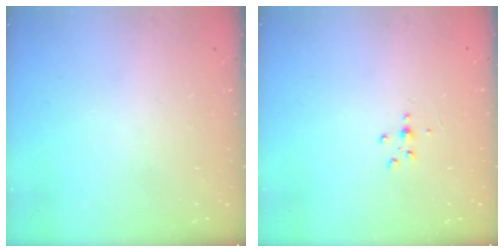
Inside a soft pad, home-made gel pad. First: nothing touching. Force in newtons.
{"total": 2.9, "press": 2.9, "slide": 0.4}